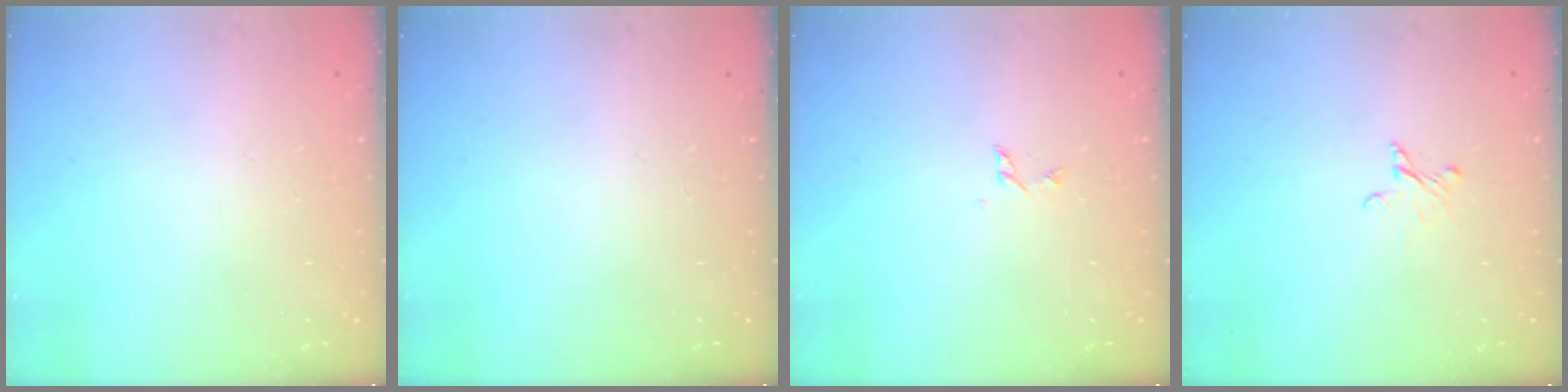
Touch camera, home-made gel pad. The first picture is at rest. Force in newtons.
{"total": 0.0}
{"total": 3.3, "press": 3.3, "slide": 0.3}
{"total": 2.5, "press": 2.5, "slide": 0.2}